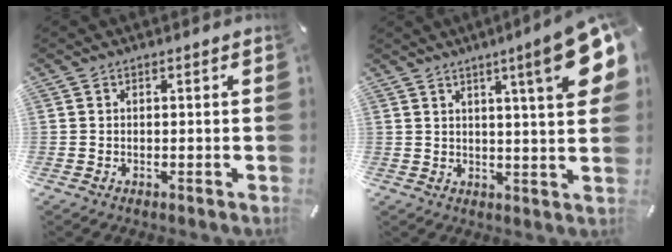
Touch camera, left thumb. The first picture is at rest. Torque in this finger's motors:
{"motor_torque": [2.49, 2.52, 0.30, -0.12, 0.09]}